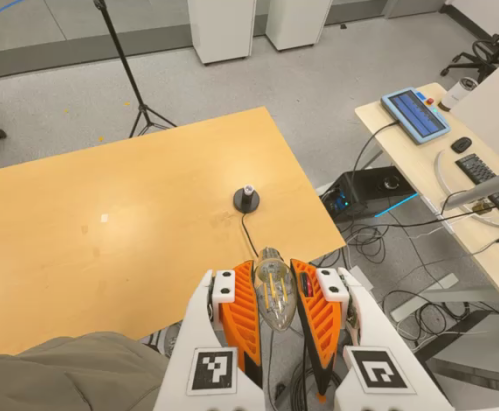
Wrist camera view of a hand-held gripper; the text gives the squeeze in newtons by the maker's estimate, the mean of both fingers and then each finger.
{"total": 18.6, "left": 19.9, "right": 17.2}